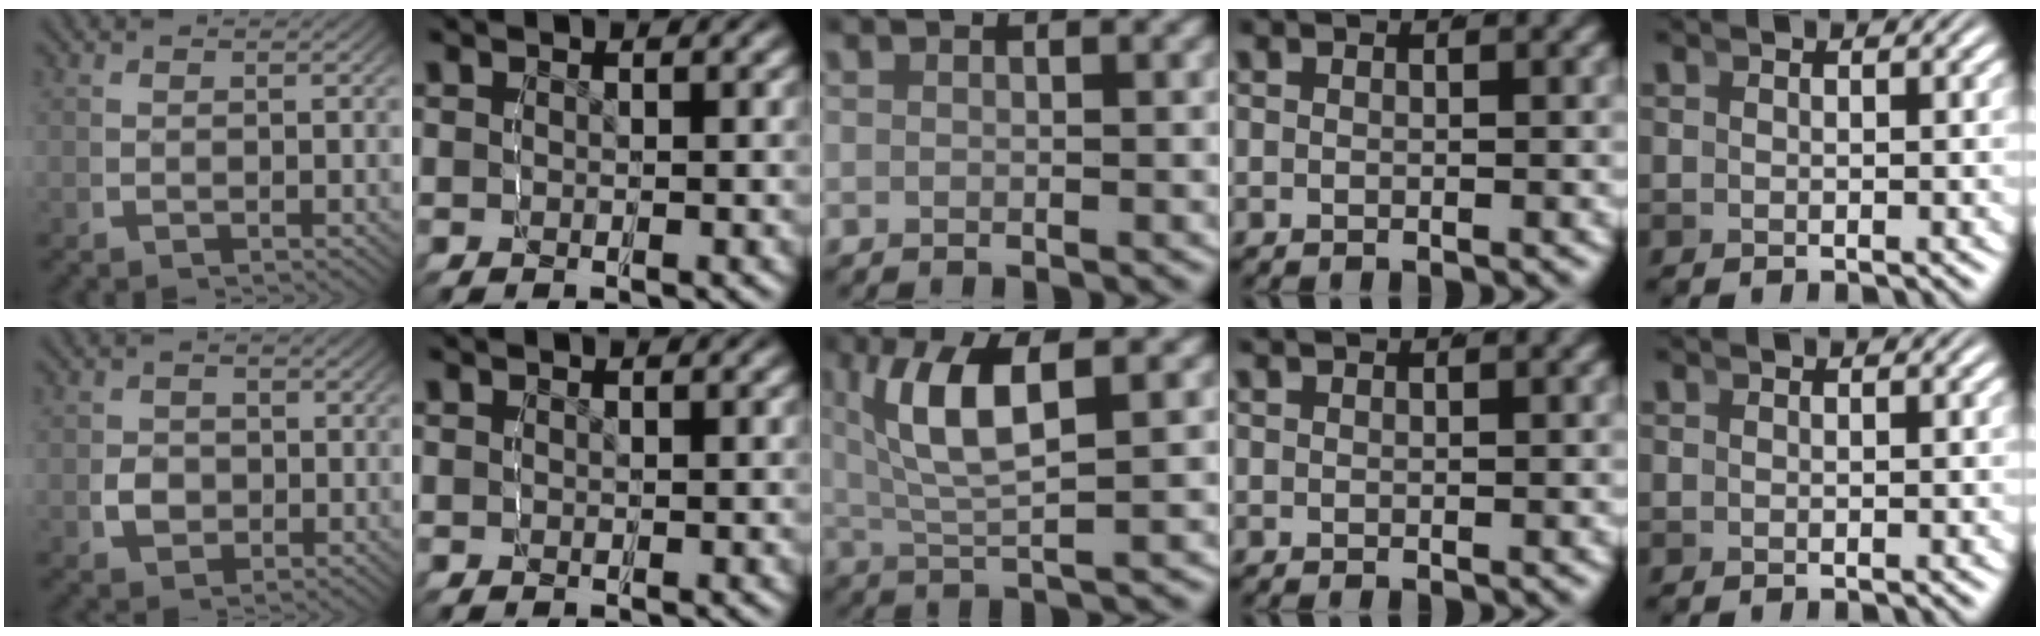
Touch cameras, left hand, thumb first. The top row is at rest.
{"thumb": {"total": 3.5, "force": [0.1, 2.8, 2.1], "torque": [-0.039, -0.008, 0.011]}, "middle": {"total": 6.0, "force": [1.6, 2.0, 5.5], "torque": [-0.112, 0.003, 0.032]}, "ring": {"total": 0.6, "force": [0.5, -0.4, 0.1], "torque": [0.001, -0.001, 0.013]}}